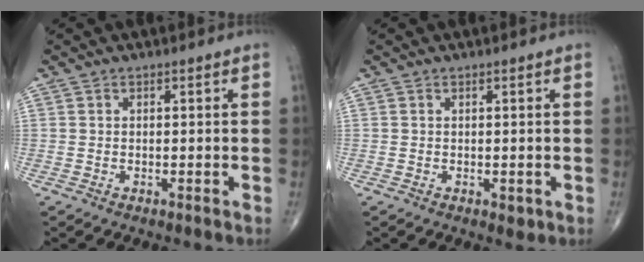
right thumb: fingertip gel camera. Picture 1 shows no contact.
{"total": 1.2, "force": [-0.2, 0.8, 1.0], "torque": [-0.006, -0.003, -0.001]}